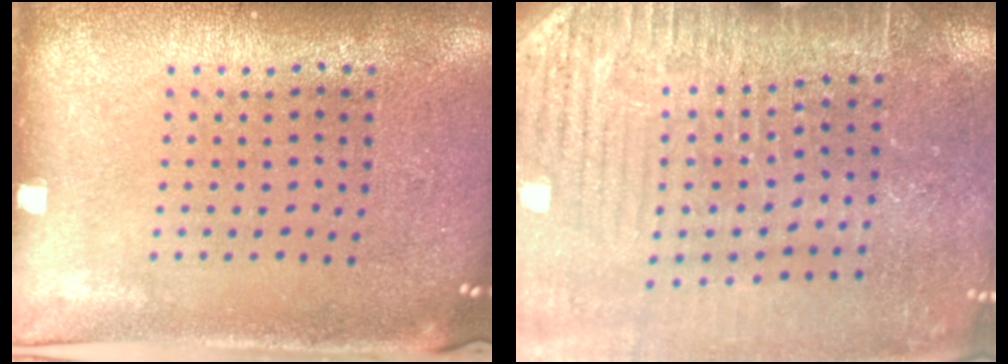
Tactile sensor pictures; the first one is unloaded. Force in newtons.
{"total": 3.6, "press": 3.6, "slide": 0.4}